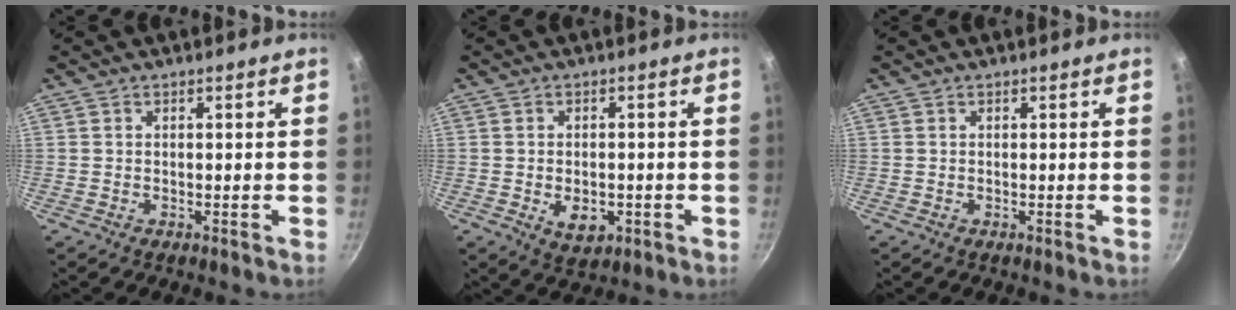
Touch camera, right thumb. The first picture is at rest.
{"total": 5.5, "force": [-1.9, 3.6, 3.6], "torque": [-0.042, 0.007, -0.021]}
{"total": 0.0}